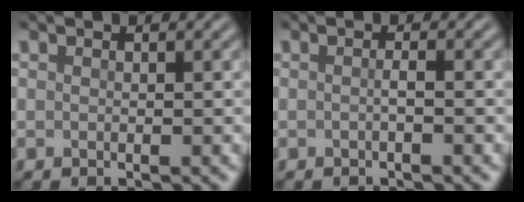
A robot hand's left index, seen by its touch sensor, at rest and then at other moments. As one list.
[{"total": 0.8, "force": [-0.2, 0.1, 0.8], "torque": [-0.013, 0.002, -0.006]}]